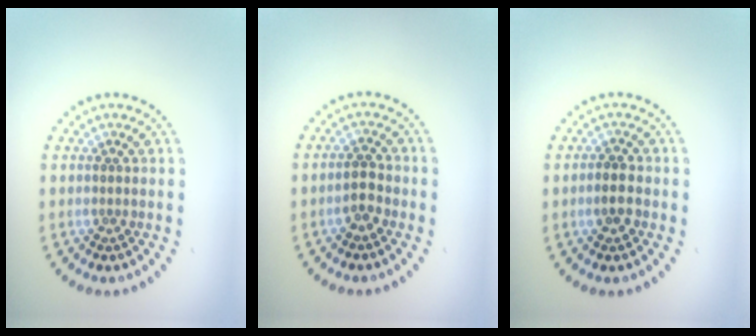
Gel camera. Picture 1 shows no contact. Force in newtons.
{"total": 1.9, "press": 1.8, "slide": 0.6}
{"total": 2.0, "press": 2.0, "slide": 0.4}